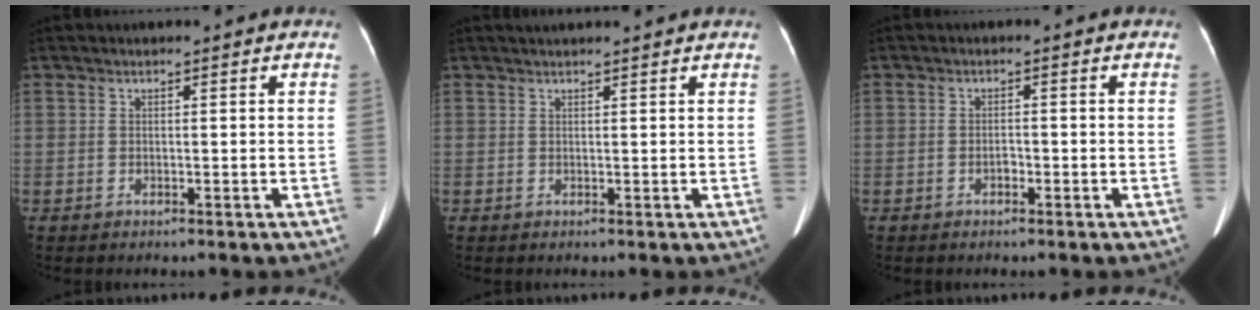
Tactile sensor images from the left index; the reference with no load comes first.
{"total": 4.8, "force": [4.4, -0.2, 1.8], "torque": [-0.020, 0.030, 0.055]}
{"total": 1.1, "force": [-0.7, 0.6, 0.6], "torque": [-0.011, 0.003, -0.011]}